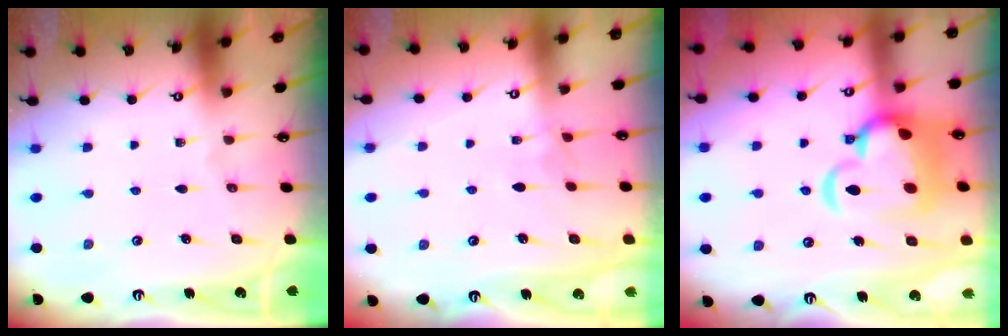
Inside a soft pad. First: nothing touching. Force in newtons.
{"total": 2.5, "press": 2.5, "slide": 0.4}
{"total": 11.4, "press": 11.2, "slide": 2.1}